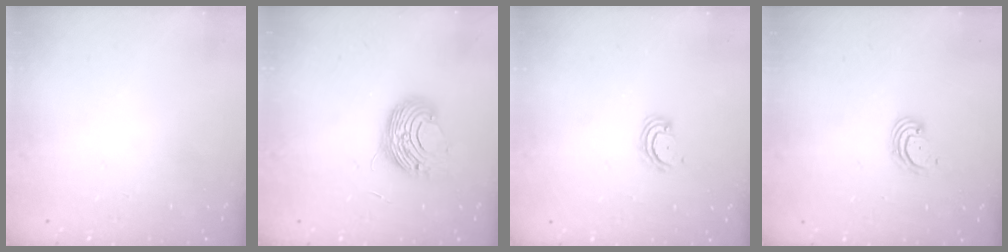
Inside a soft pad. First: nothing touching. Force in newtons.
{"total": 9.7, "press": 9.7, "slide": 0.1}
{"total": 3.8, "press": 3.8, "slide": 0.5}
{"total": 2.8, "press": 2.8, "slide": 0.2}